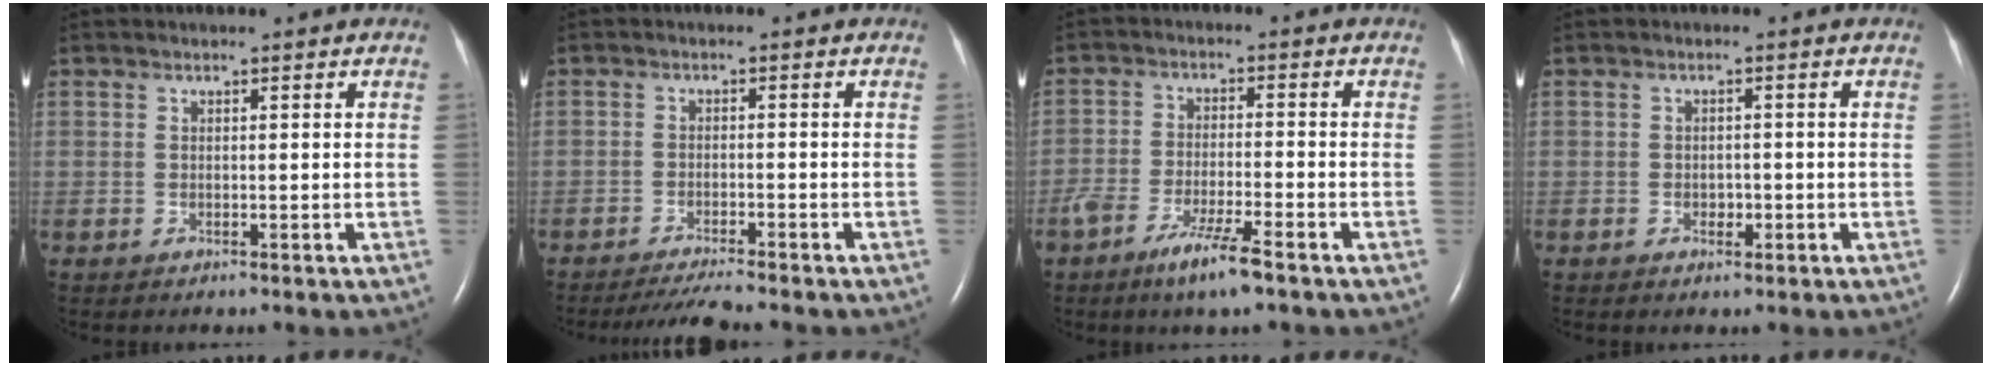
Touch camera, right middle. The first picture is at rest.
{"total": 4.3, "force": [-4.0, -0.8, 1.5], "torque": [-0.032, -0.019, -0.070]}
{"total": 6.7, "force": [-4.5, 0.3, 5.0], "torque": [-0.099, -0.013, -0.084]}
{"total": 1.6, "force": [-0.6, 1.1, 1.0], "torque": [-0.015, 0.003, -0.007]}